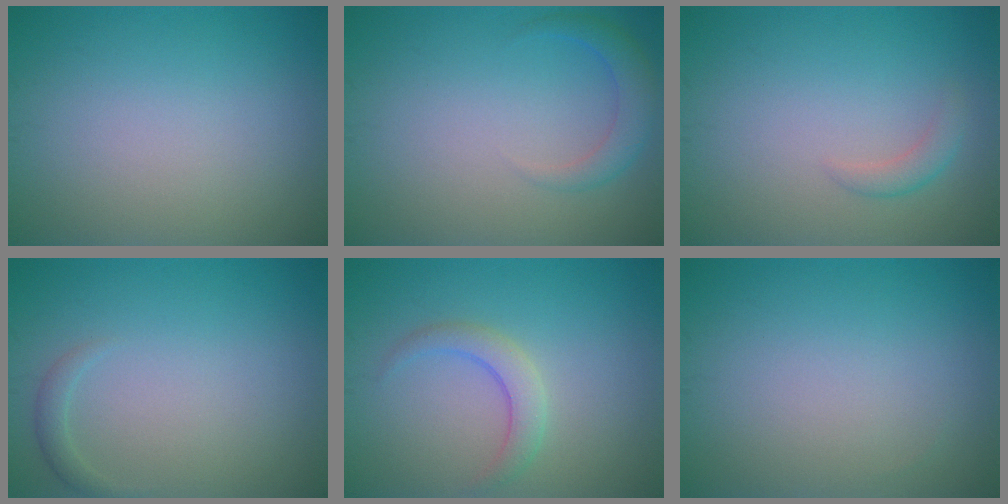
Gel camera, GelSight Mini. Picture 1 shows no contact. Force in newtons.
{"total": 2.3, "press": 2.3, "slide": 0.2}
{"total": 1.4, "press": 1.4, "slide": 0.1}
{"total": 1.1, "press": 1.1, "slide": 0.0}
{"total": 2.4, "press": 2.4, "slide": 0.1}
{"total": 0.0}